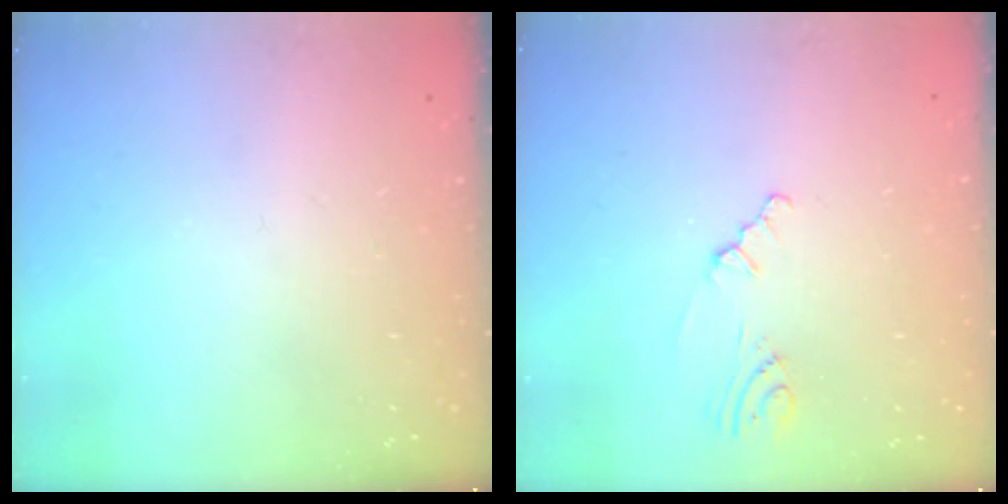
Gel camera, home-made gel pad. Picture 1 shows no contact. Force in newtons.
{"total": 1.4, "press": 1.3, "slide": 0.4}